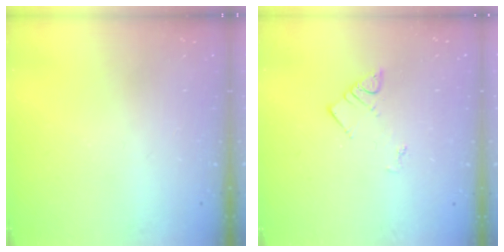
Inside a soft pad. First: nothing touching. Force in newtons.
{"total": 3.7, "press": 3.6, "slide": 0.6}